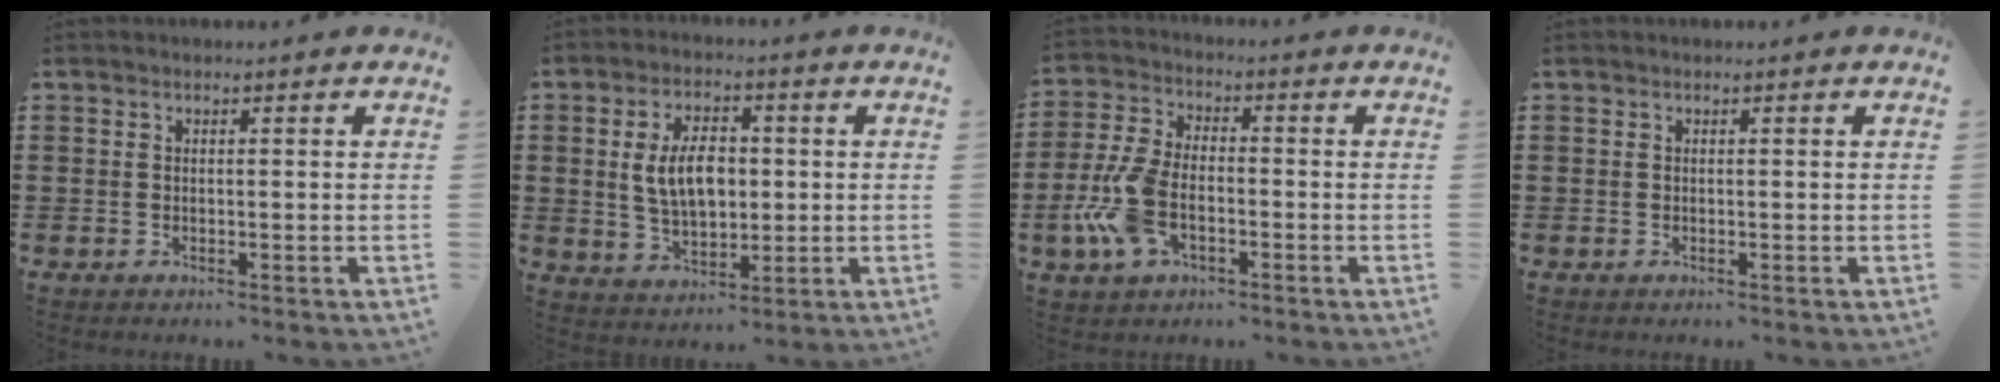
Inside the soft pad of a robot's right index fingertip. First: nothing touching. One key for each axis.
{"total": 7.5, "fx": 0.6, "fy": 4.3, "fz": 6.1, "tx": -0.121, "ty": 0.002, "tz": 0.001}
{"total": 9.1, "fx": -2.9, "fy": 4.9, "fz": 7.1, "tx": -0.181, "ty": -0.005, "tz": -0.061}
{"total": 0.0}